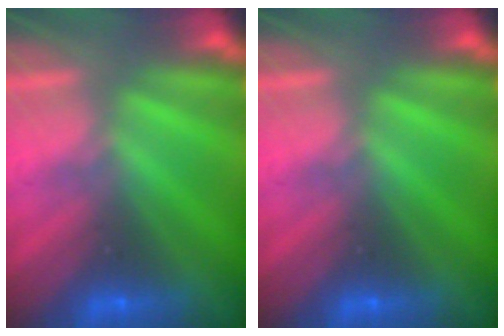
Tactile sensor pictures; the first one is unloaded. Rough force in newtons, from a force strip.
{"total": 0.0}